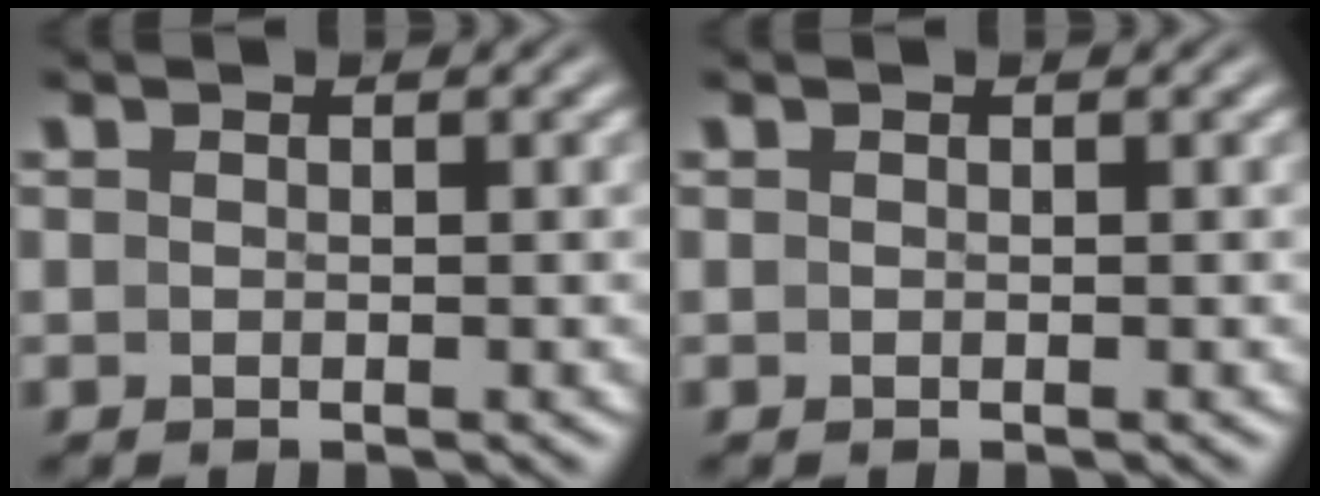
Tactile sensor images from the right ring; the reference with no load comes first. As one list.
[{"total": 0.0}]